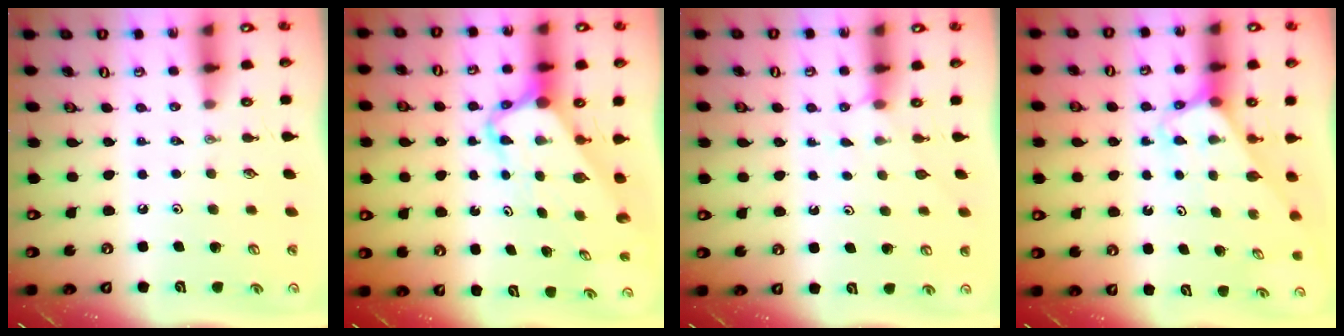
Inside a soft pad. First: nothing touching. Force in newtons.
{"total": 5.6, "press": 5.6, "slide": 0.5}
{"total": 3.3, "press": 3.3, "slide": 0.4}
{"total": 3.1, "press": 3.1, "slide": 0.2}